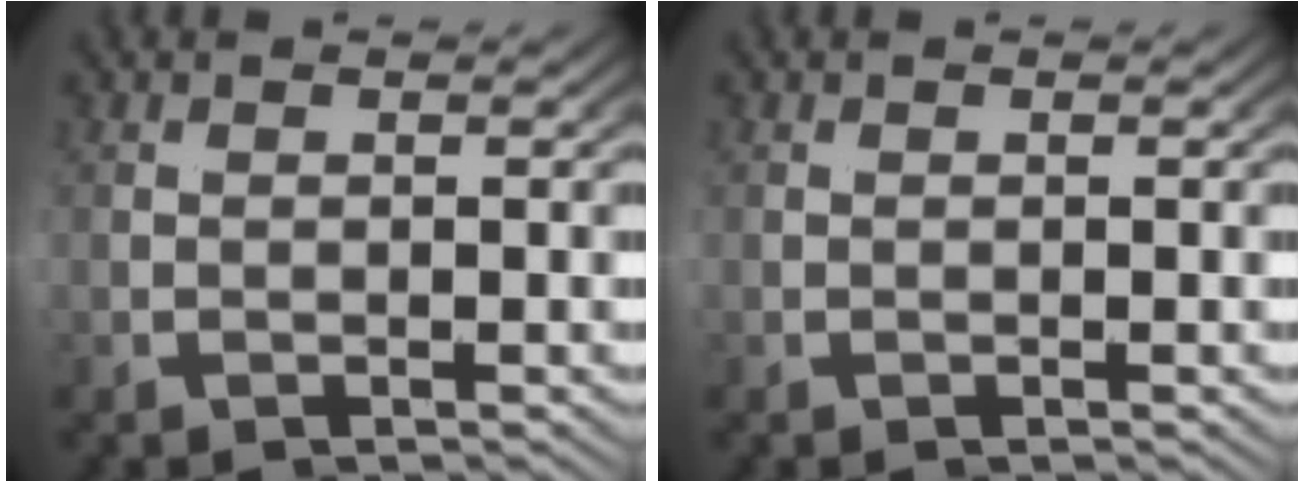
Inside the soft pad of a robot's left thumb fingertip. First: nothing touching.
{"total": 0.0}